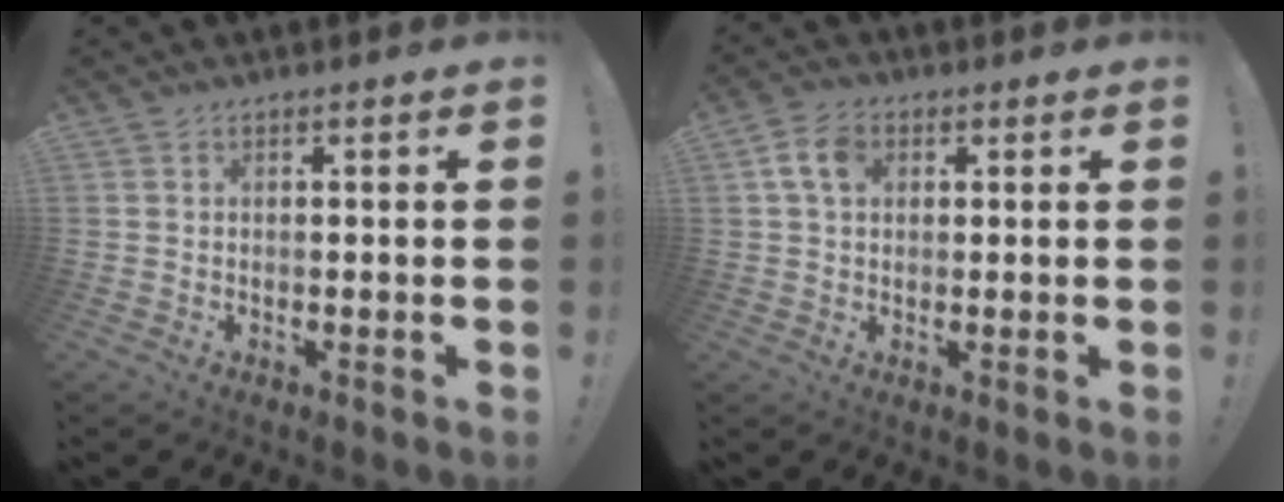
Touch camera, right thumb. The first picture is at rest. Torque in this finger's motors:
{"motor_torque": [0.12, 0.11, 0.47, 0.14, 0.09]}